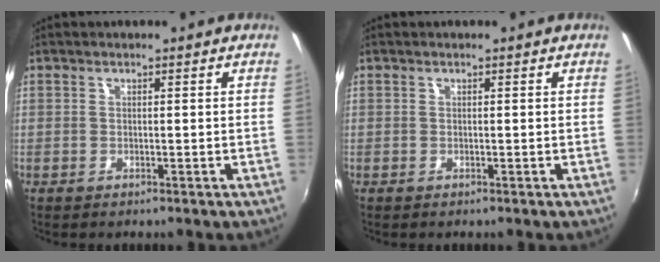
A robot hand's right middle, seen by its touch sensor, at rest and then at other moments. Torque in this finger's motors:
{"motor_torque": [0.00, 0.00, -0.01, 0.00]}